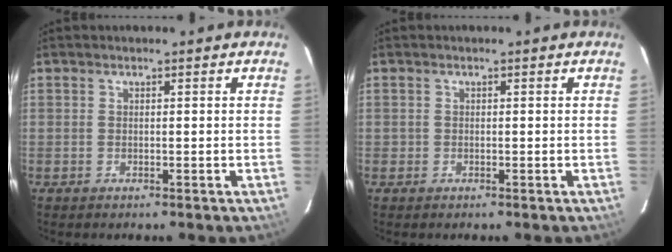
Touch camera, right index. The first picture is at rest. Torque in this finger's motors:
{"motor_torque": [-0.09, 0.01, 0.02, 0.01]}